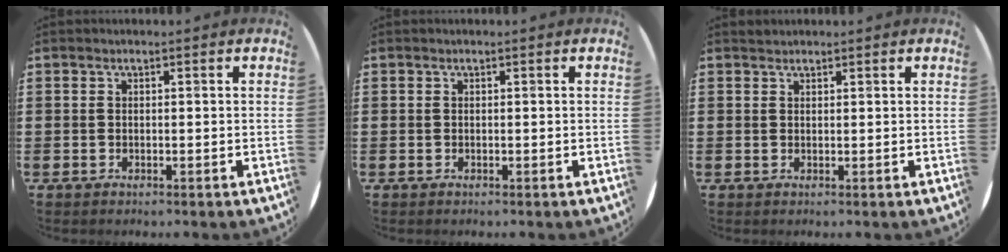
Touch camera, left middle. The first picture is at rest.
{"total": 0.0}
{"total": 0.8, "force": [0.7, 0.2, -0.2], "torque": [0.003, 0.003, 0.014]}